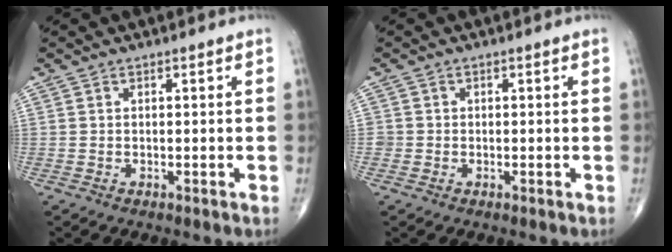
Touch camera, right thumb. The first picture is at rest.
{"total": 1.2, "force": [-0.2, 1.2, 0.0], "torque": [0.009, 0.006, -0.006]}